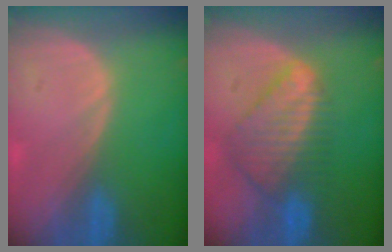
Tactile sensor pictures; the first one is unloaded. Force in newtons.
{"total": 8.5, "press": 7.5, "slide": 4.1}